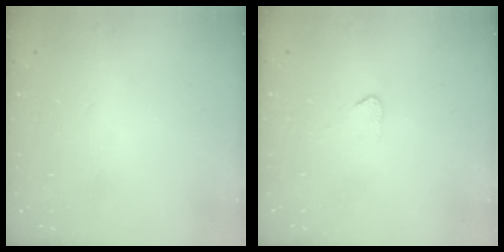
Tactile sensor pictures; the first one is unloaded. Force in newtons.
{"total": 2.6, "press": 2.6, "slide": 0.2}